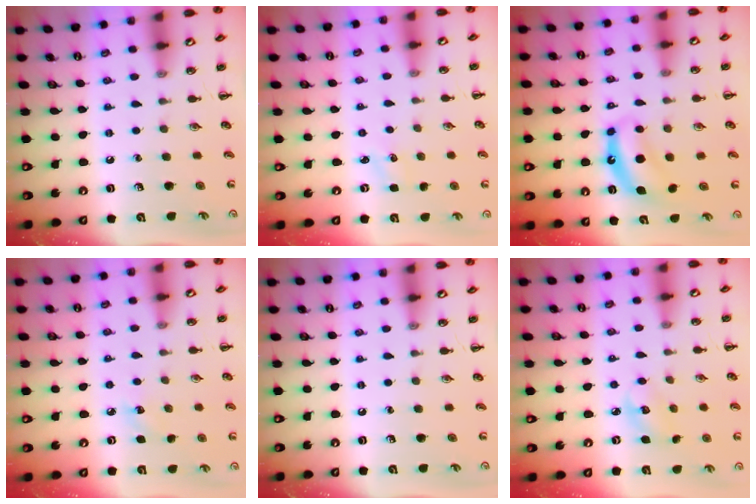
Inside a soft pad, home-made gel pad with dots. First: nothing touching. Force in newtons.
{"total": 1.8, "press": 1.7, "slide": 0.5}
{"total": 7.4, "press": 7.3, "slide": 1.1}
{"total": 4.8, "press": 4.6, "slide": 1.3}
{"total": 0.0}
{"total": 3.9, "press": 3.8, "slide": 0.8}